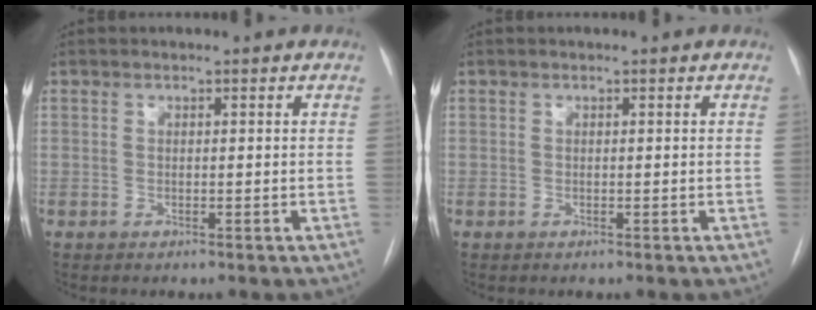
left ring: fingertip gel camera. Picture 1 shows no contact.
{"total": 0.0}